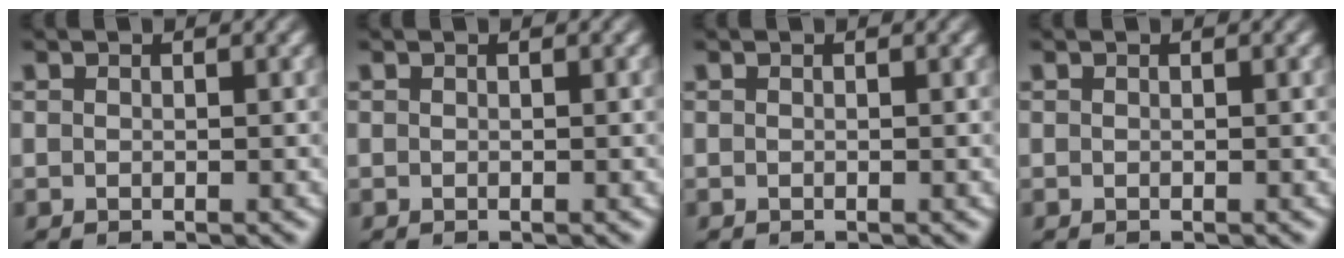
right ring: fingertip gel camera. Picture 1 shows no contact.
{"total": 0.0}
{"total": 0.0}
{"total": 0.0}